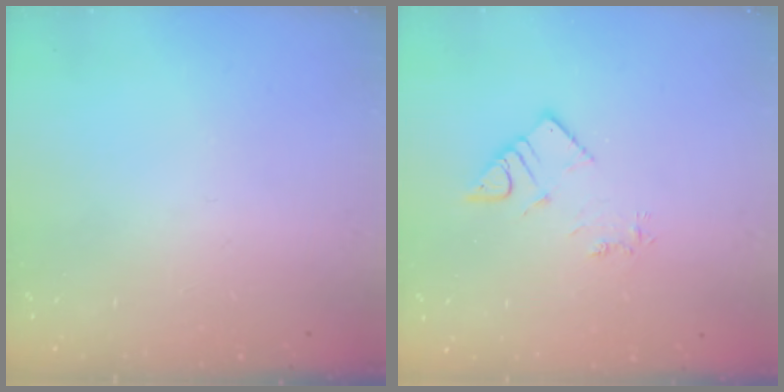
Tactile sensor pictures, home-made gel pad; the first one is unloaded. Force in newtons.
{"total": 4.9, "press": 4.9, "slide": 0.2}